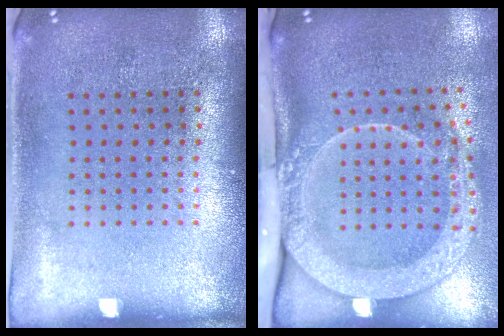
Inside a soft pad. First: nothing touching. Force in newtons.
{"total": 3.0, "press": 2.1, "slide": 2.1}